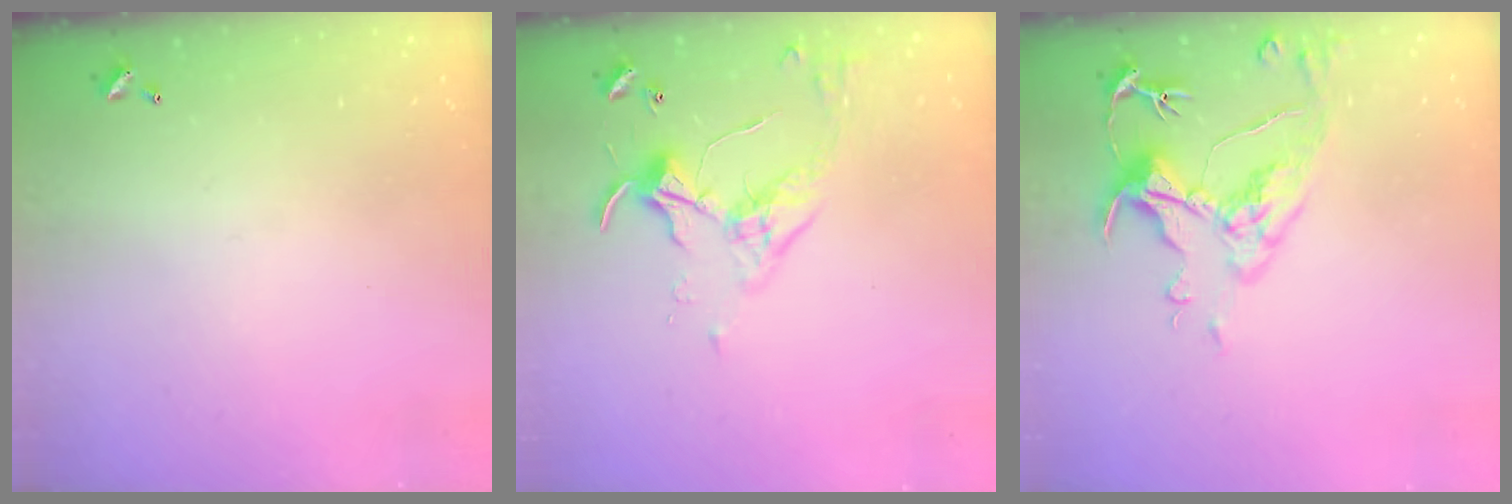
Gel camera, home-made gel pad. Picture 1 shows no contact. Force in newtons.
{"total": 3.6, "press": 3.5, "slide": 0.7}
{"total": 6.6, "press": 6.5, "slide": 1.5}